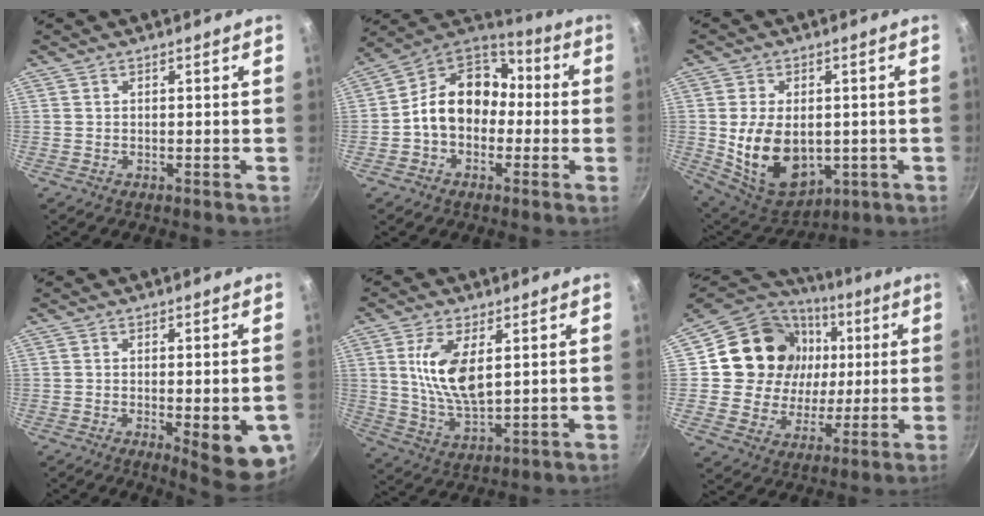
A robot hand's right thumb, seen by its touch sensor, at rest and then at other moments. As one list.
[{"total": 14.6, "force": [-1.2, 11.5, 8.9], "torque": [-0.101, 0.051, -0.041]}, {"total": 14.8, "force": [-0.9, 10.0, 10.9], "torque": [-0.163, -0.014, 0.012]}, {"total": 10.9, "force": [-2.5, 3.2, 10.1], "torque": [-0.108, -0.006, -0.023]}, {"total": 11.1, "force": [2.9, 5.0, 9.5], "torque": [-0.180, -0.019, 0.063]}, {"total": 20.5, "force": [4.1, 18.0, 8.8], "torque": [-0.144, 0.007, 0.073]}]